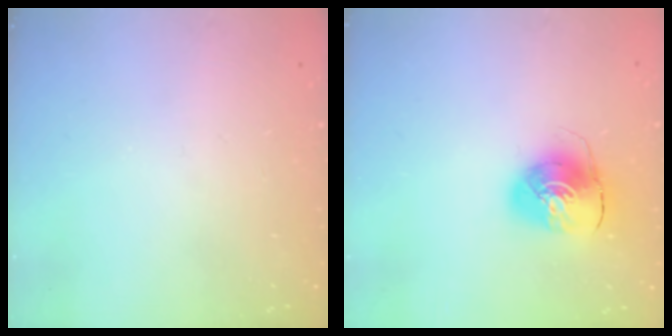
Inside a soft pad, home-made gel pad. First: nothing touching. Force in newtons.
{"total": 10.1, "press": 10.1, "slide": 0.7}